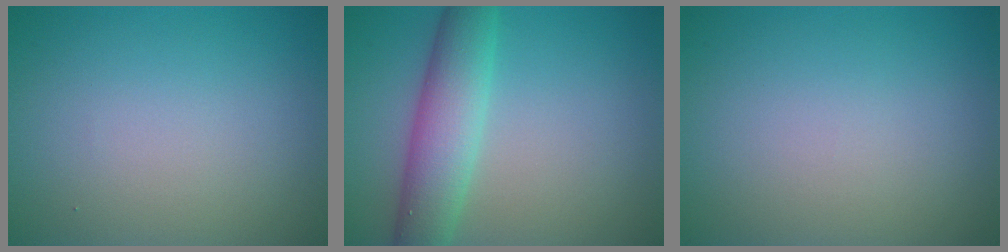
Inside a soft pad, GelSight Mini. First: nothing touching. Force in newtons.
{"total": 5.3, "press": 5.3, "slide": 0.2}
{"total": 0.0}